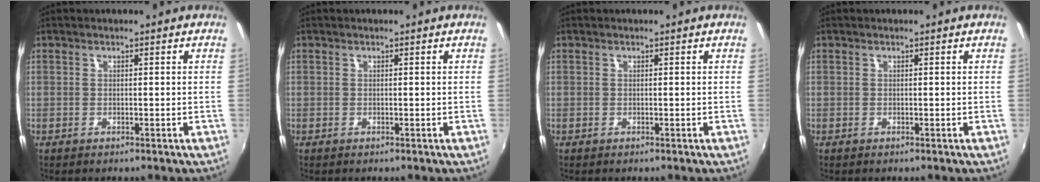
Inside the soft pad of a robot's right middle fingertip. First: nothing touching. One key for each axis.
{"total": 0.0}
{"total": 0.0}
{"total": 0.0}